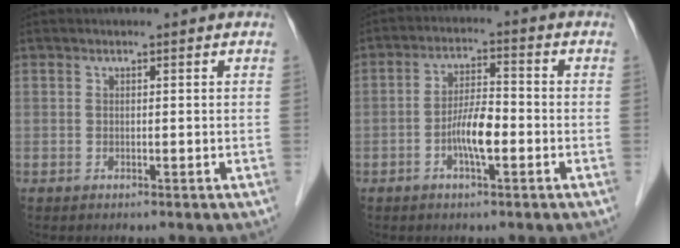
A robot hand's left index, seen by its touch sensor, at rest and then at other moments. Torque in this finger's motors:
{"motor_torque": [1.39, 0.66, 0.23, 0.06]}